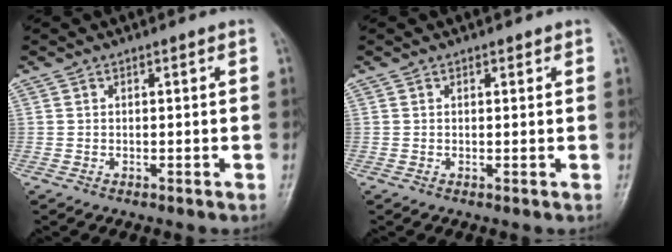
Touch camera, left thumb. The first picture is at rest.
{"total": 0.9, "force": [0.6, 0.6, 0.4], "torque": [0.004, -0.003, 0.005]}